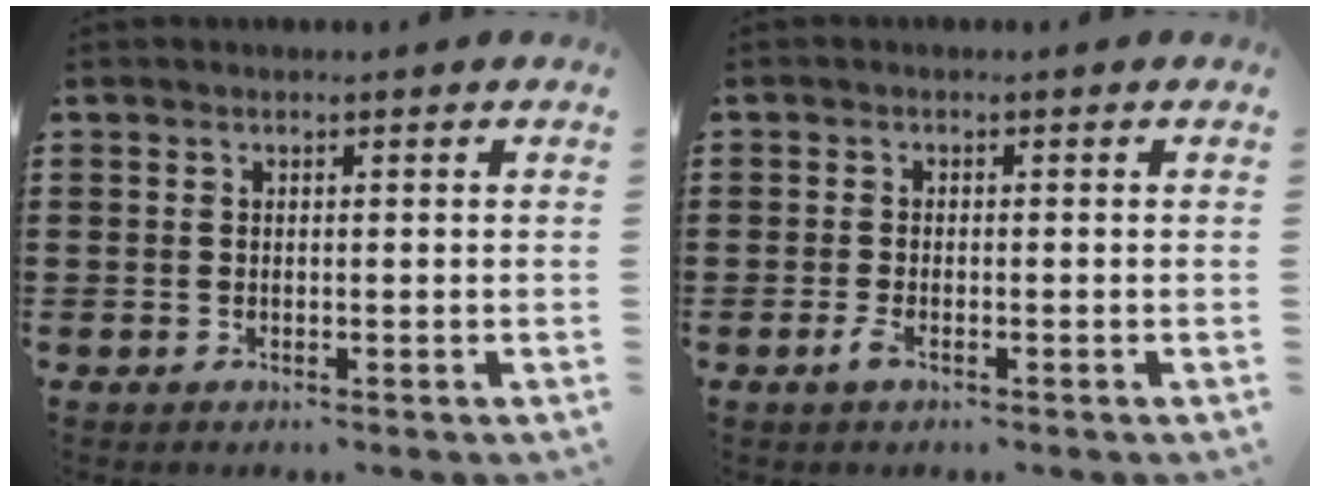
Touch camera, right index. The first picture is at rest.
{"total": 1.6, "force": [-0.9, 0.3, 1.4], "torque": [-0.039, -0.010, -0.019]}